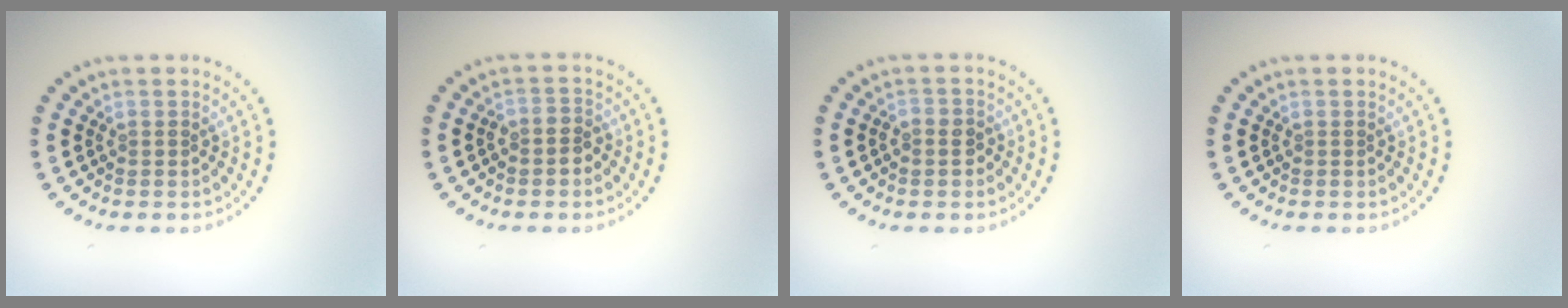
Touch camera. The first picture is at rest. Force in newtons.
{"total": 1.6, "press": 1.4, "slide": 0.7}
{"total": 1.3, "press": 1.2, "slide": 0.5}
{"total": 0.0}